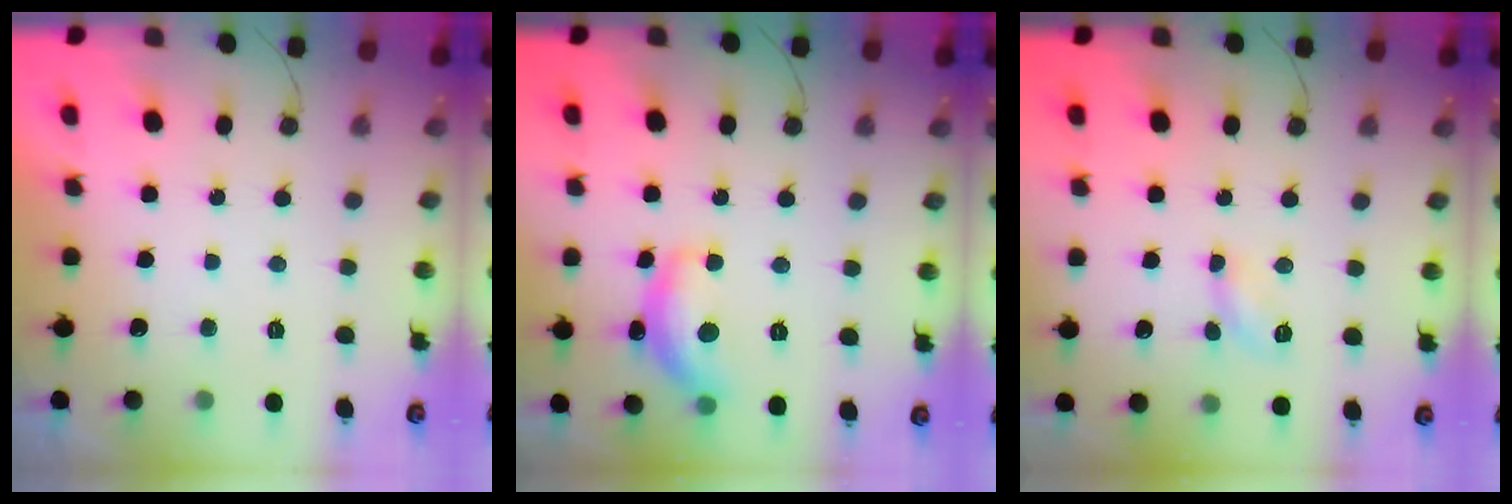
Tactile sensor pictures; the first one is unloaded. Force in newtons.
{"total": 13.4, "press": 13.3, "slide": 0.5}
{"total": 5.0, "press": 5.0, "slide": 0.5}